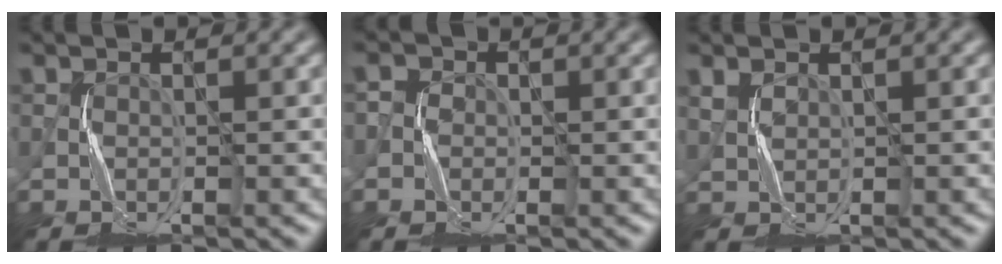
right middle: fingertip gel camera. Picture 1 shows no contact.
{"total": 1.3, "force": [-0.3, 1.3, 0.0], "torque": [0.007, 0.002, -0.018]}
{"total": 0.9, "force": [0.7, 0.5, 0.3], "torque": [-0.015, -0.004, 0.019]}